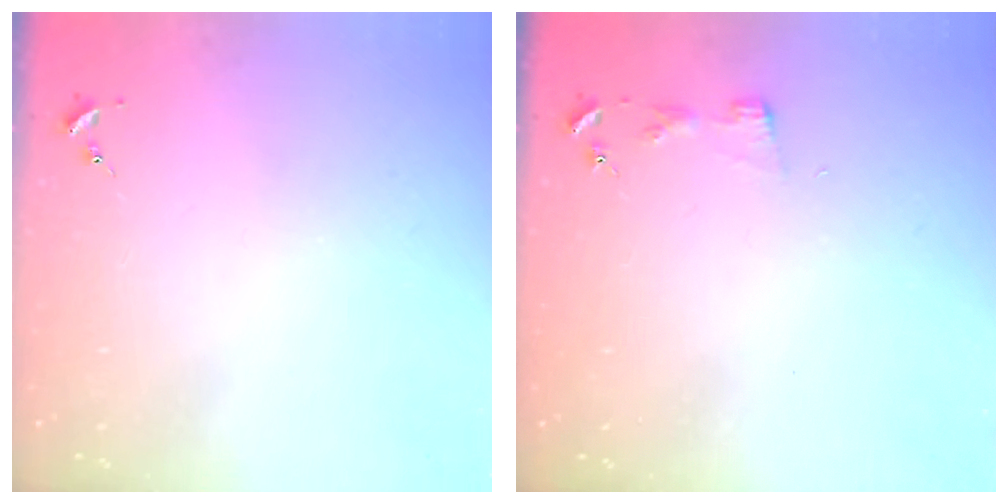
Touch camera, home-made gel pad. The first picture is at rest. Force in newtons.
{"total": 2.9, "press": 2.9, "slide": 0.3}